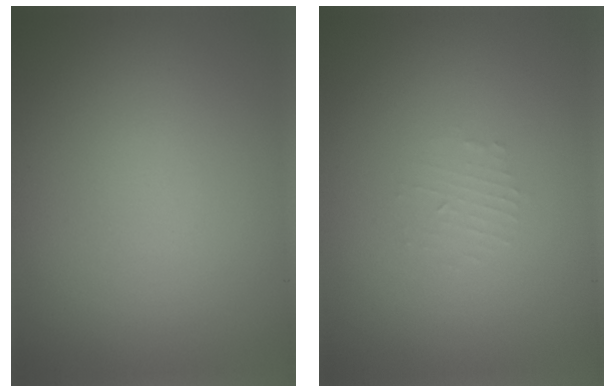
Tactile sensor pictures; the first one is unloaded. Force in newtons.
{"total": 0.9, "press": 0.9, "slide": 0.2}